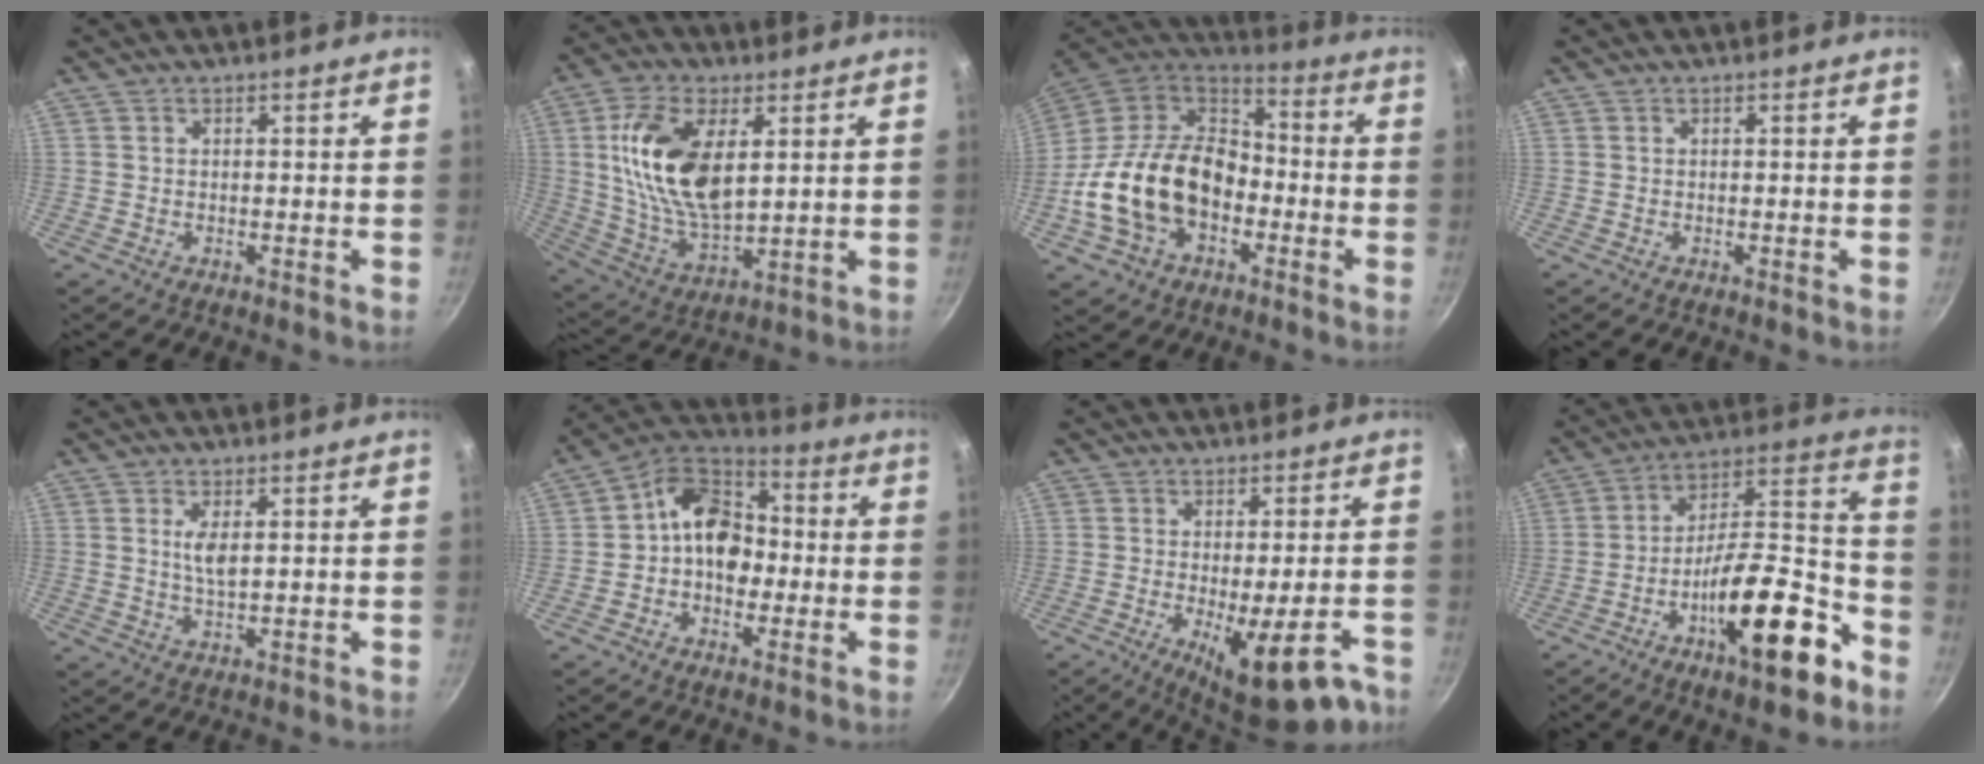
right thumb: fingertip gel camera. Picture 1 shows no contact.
{"total": 17.5, "force": [4.2, 9.2, 14.3], "torque": [-0.263, -0.015, 0.087]}
{"total": 21.8, "force": [-5.2, 15.4, 14.6], "torque": [-0.241, 0.051, -0.099]}
{"total": 0.0}
{"total": 3.6, "force": [1.0, 1.2, 3.2], "torque": [-0.059, -0.008, 0.020]}
{"total": 12.3, "force": [-0.7, 9.2, 8.0], "torque": [-0.082, 0.041, -0.035]}
{"total": 13.7, "force": [-7.0, 4.1, 11.1], "torque": [-0.125, 0.003, -0.088]}
{"total": 21.2, "force": [-10.6, 7.4, 16.8], "torque": [-0.218, 0.078, -0.173]}